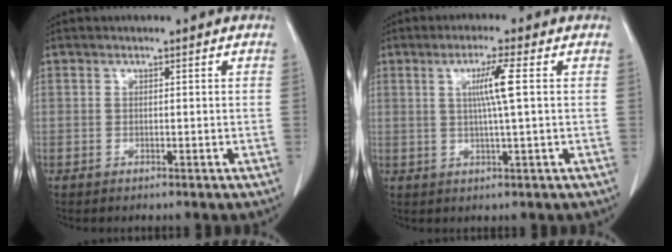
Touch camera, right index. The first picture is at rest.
{"total": 5.0, "force": [1.0, -0.8, 4.8], "torque": [-0.091, -0.002, 0.018]}